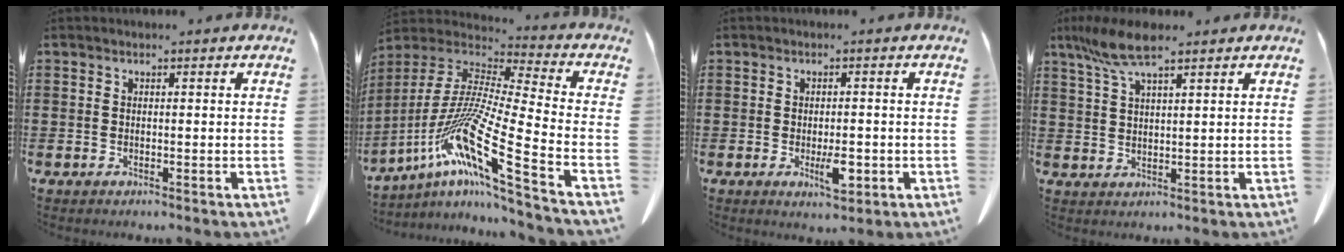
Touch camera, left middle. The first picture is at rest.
{"total": 14.9, "force": [-8.8, 1.1, 12.0], "torque": [-0.268, -0.021, -0.178]}
{"total": 3.7, "force": [-0.9, 1.5, 3.2], "torque": [-0.052, -0.003, -0.018]}
{"total": 6.7, "force": [4.4, 1.5, 4.8], "torque": [-0.118, -0.006, 0.075]}